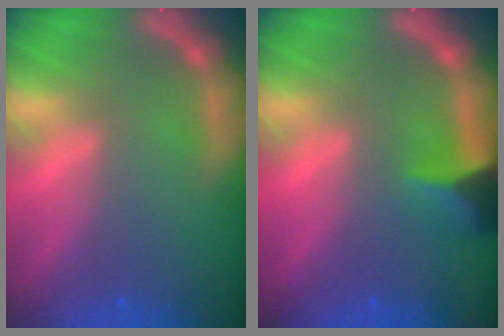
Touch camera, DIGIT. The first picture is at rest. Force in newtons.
{"total": 3.5}